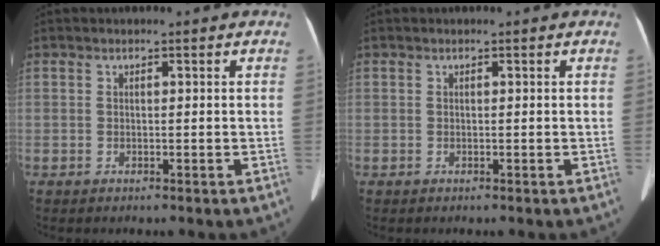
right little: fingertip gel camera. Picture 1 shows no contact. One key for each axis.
{"total": 0.0}